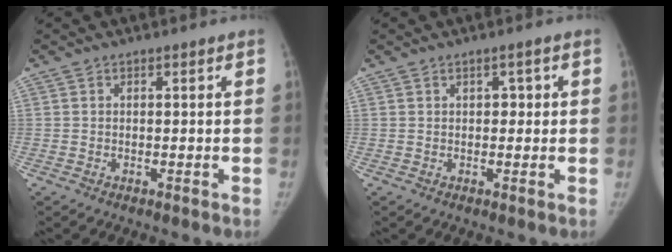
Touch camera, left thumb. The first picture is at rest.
{"total": 1.9, "force": [0.3, 1.3, 1.4], "torque": [-0.003, 0.003, 0.001]}